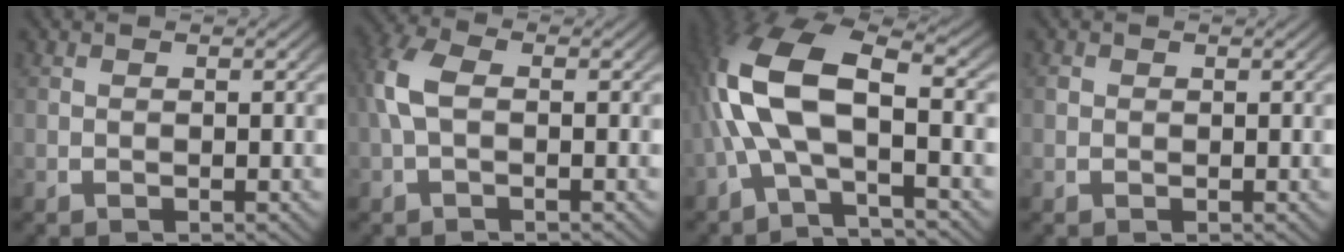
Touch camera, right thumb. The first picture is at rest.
{"total": 3.7, "force": [0.1, 2.3, 2.9], "torque": [-0.086, -0.002, 0.006]}
{"total": 10.7, "force": [-0.2, 6.0, 8.9], "torque": [-0.204, -0.017, 0.001]}
{"total": 0.6, "force": [0.2, 0.6, 0.1], "torque": [-0.004, -0.002, 0.004]}